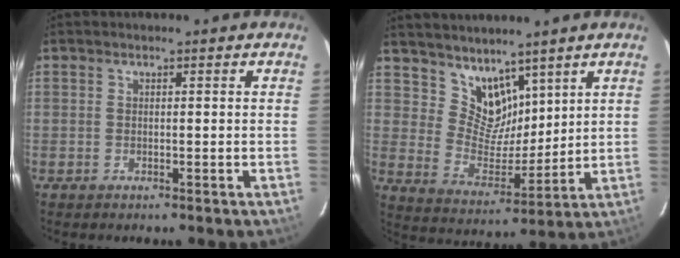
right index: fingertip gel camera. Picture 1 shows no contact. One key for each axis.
{"total": 9.3, "fx": 6.9, "fy": 5.4, "fz": 3.1, "tx": -0.048, "ty": -0.001, "tz": 0.142}